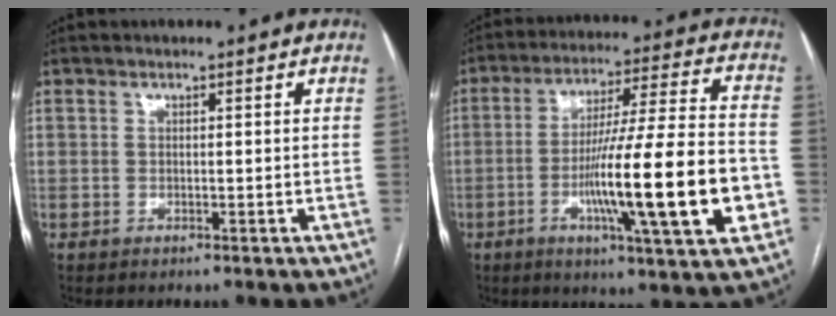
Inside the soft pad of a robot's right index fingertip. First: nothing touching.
{"total": 20.7, "force": [-5.2, 0.7, 20.0], "torque": [-0.305, -0.009, -0.082]}